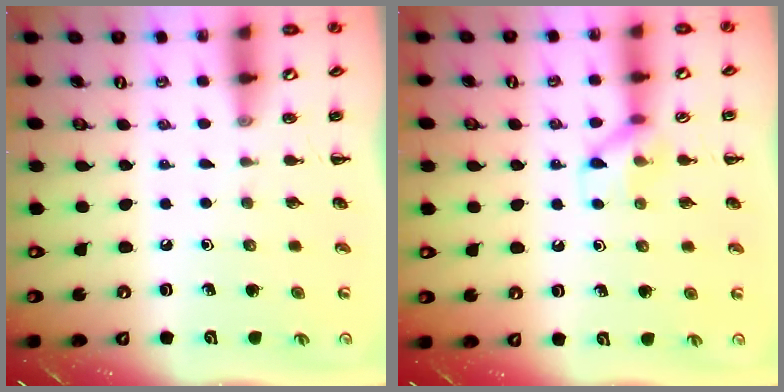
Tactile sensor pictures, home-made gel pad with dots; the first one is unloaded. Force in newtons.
{"total": 7.9, "press": 7.9, "slide": 0.6}